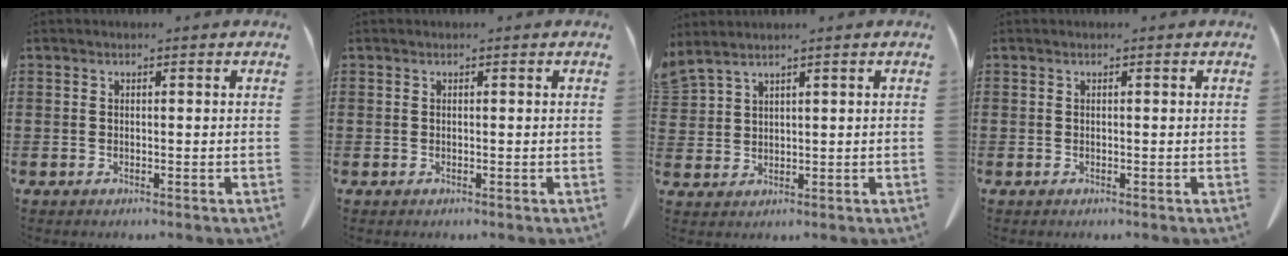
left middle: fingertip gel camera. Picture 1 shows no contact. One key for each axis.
{"total": 0.0}
{"total": 1.9, "fx": 1.8, "fy": 0.0, "fz": 0.6, "tx": -0.017, "ty": -0.001, "tz": 0.035}
{"total": 0.0}